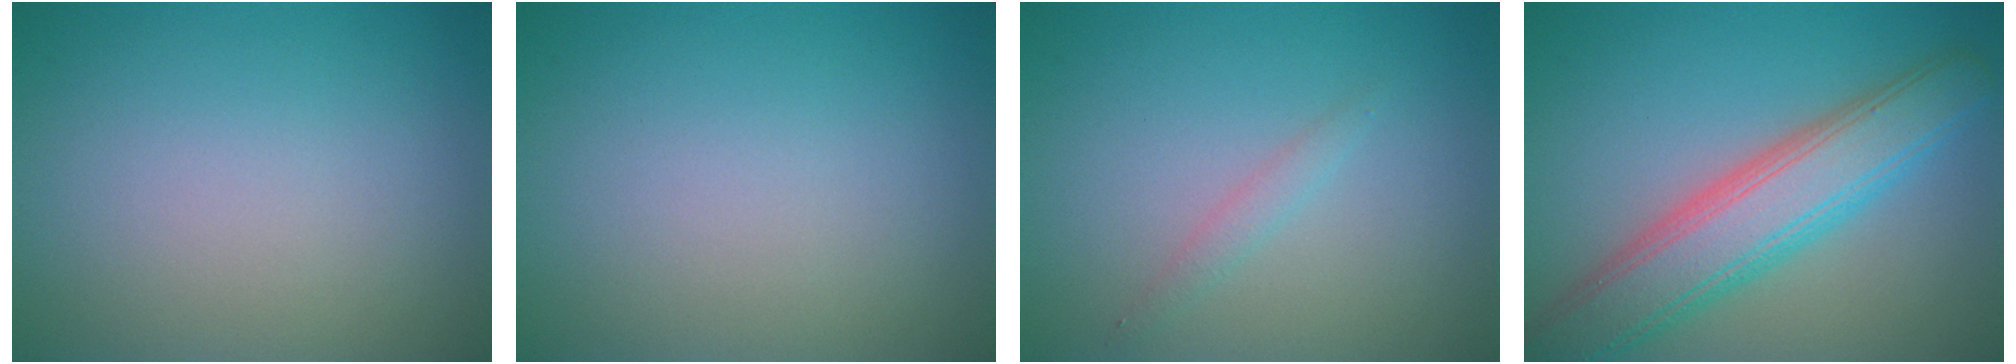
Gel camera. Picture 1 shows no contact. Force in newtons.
{"total": 0.0}
{"total": 1.0, "press": 1.0, "slide": 0.0}
{"total": 7.2, "press": 7.2, "slide": 0.3}